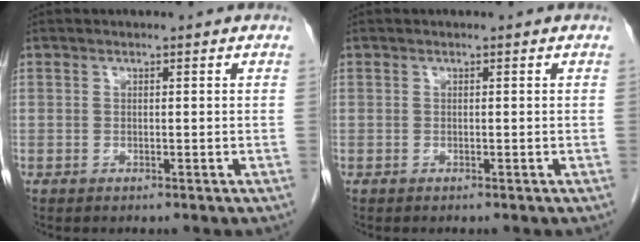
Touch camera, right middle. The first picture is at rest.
{"total": 0.0}